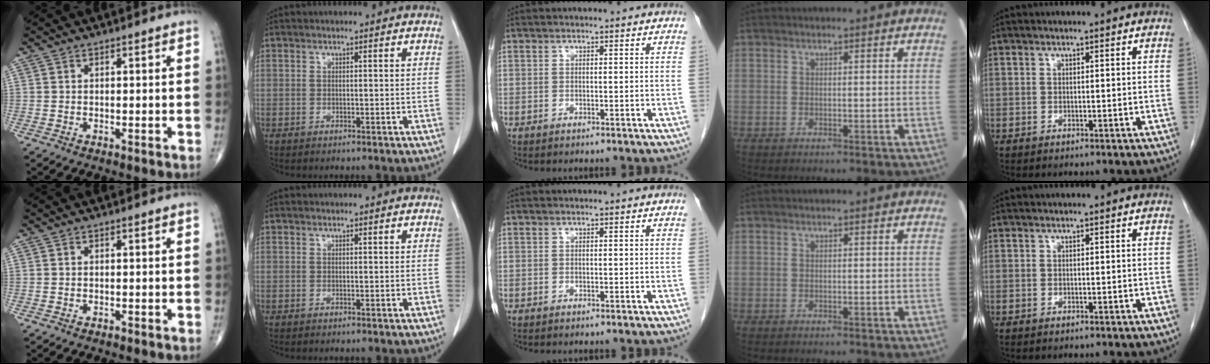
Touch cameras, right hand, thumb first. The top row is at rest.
{}